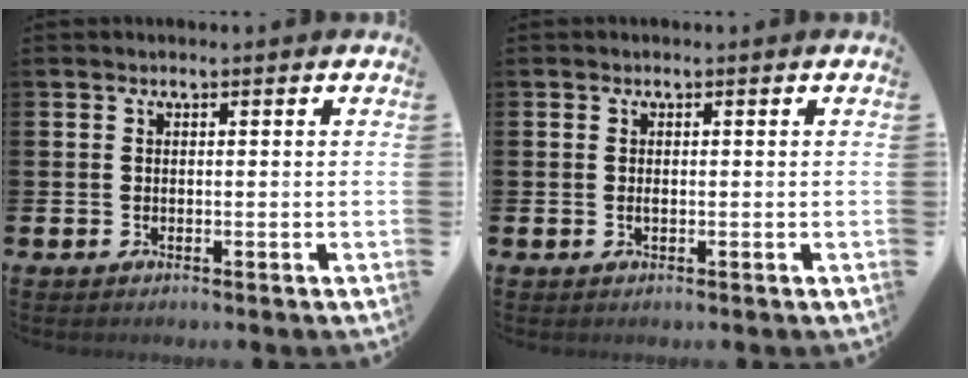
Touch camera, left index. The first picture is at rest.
{"total": 0.6, "force": [0.0, 0.3, 0.5], "torque": [-0.007, -0.001, -0.001]}